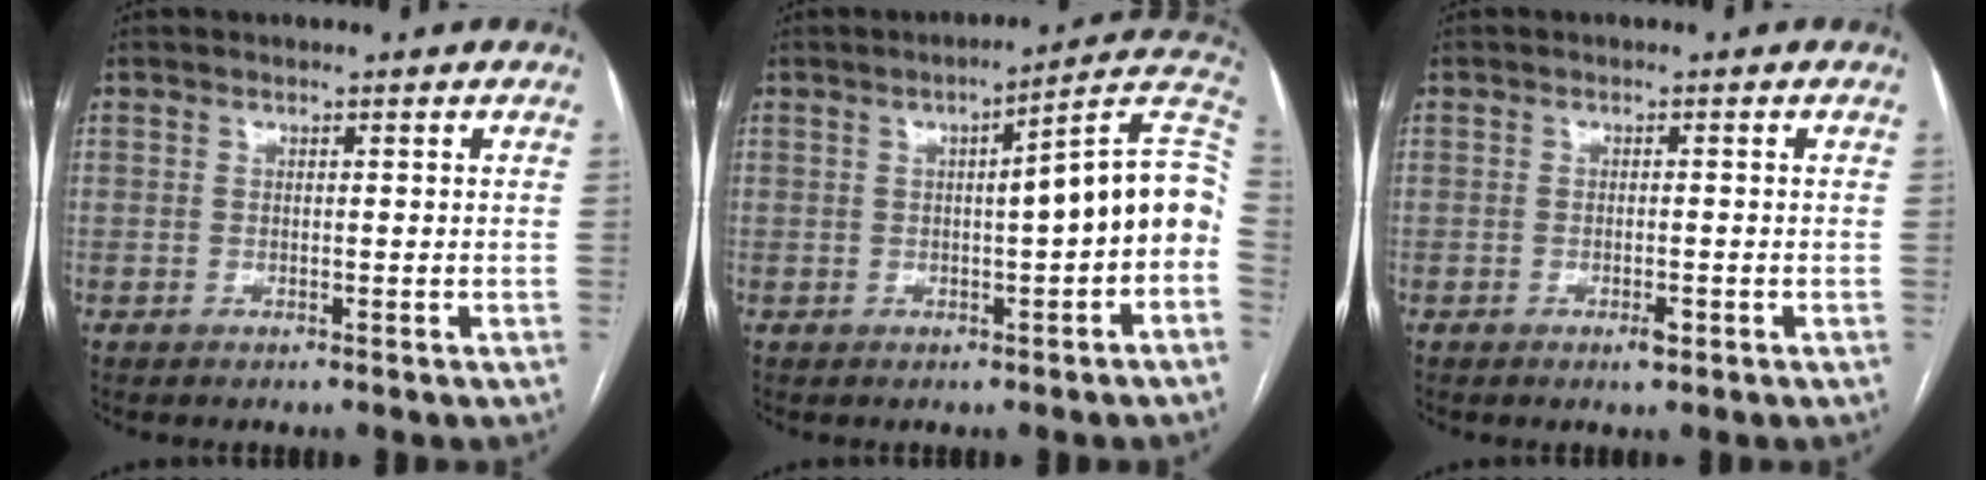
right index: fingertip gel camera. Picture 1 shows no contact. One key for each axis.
{"total": 11.6, "fx": -0.5, "fy": 0.8, "fz": 11.5, "tx": -0.146, "ty": 0.034, "tz": -0.013}
{"total": 1.8, "fx": -0.9, "fy": 0.4, "fz": 1.4, "tx": -0.024, "ty": -0.001, "tz": -0.013}